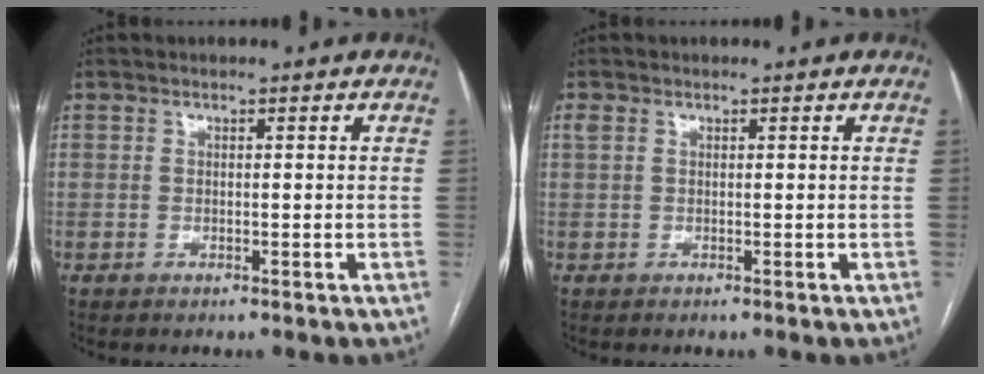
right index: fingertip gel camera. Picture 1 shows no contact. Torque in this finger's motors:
{"motor_torque": [0.17, 0.11, 0.09, 0.02]}